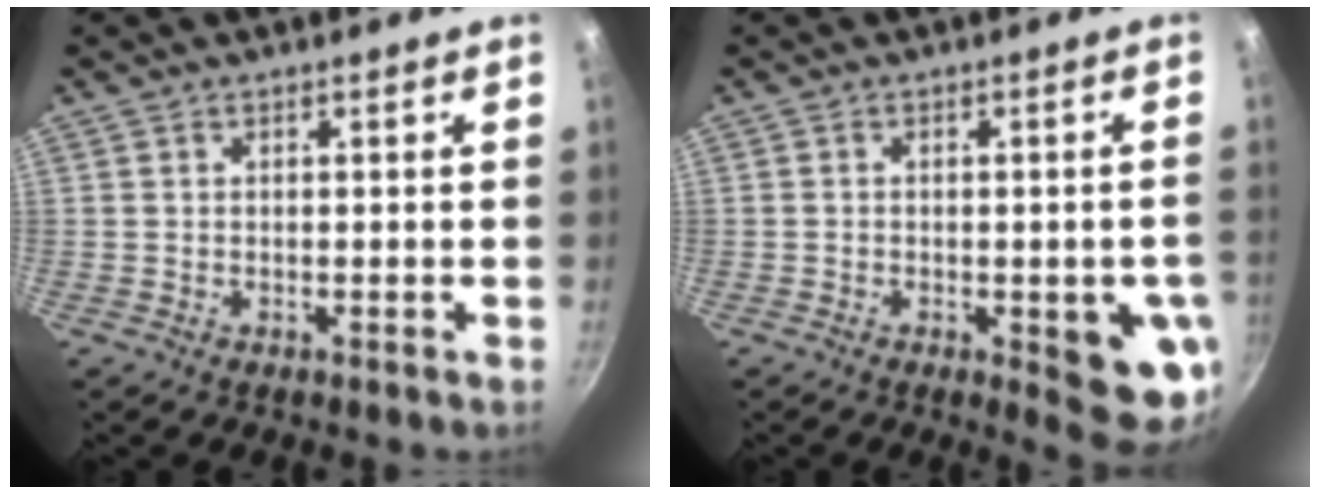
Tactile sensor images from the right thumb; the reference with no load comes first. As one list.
[{"total": 10.5, "force": [-2.7, 3.7, 9.4], "torque": [-0.078, 0.006, -0.029]}]